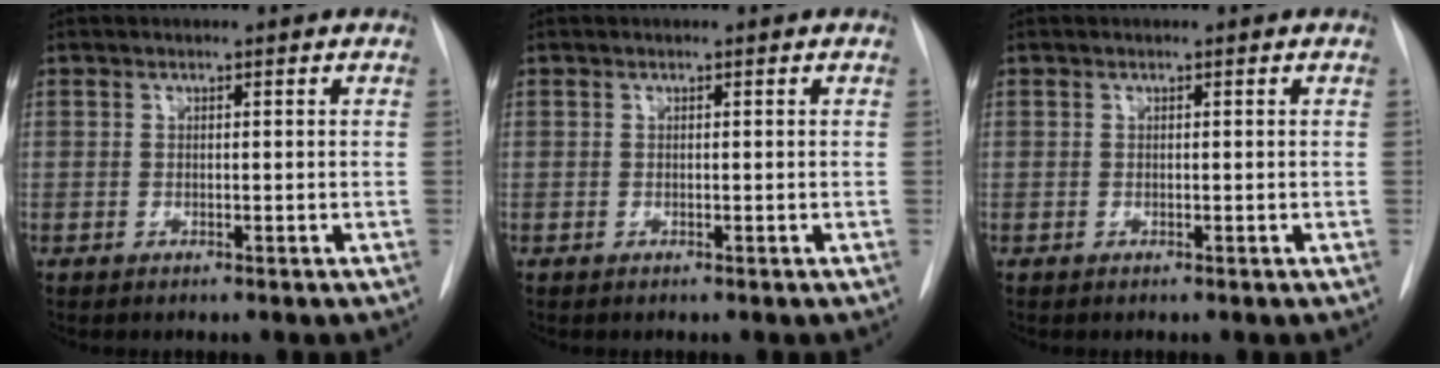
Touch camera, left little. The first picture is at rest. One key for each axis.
{"total": 0.0}
{"total": 0.0}